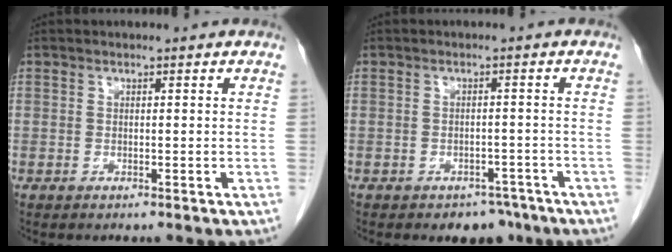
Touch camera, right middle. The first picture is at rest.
{"total": 3.9, "force": [-3.0, 2.3, 1.1], "torque": [-0.008, 0.006, -0.037]}